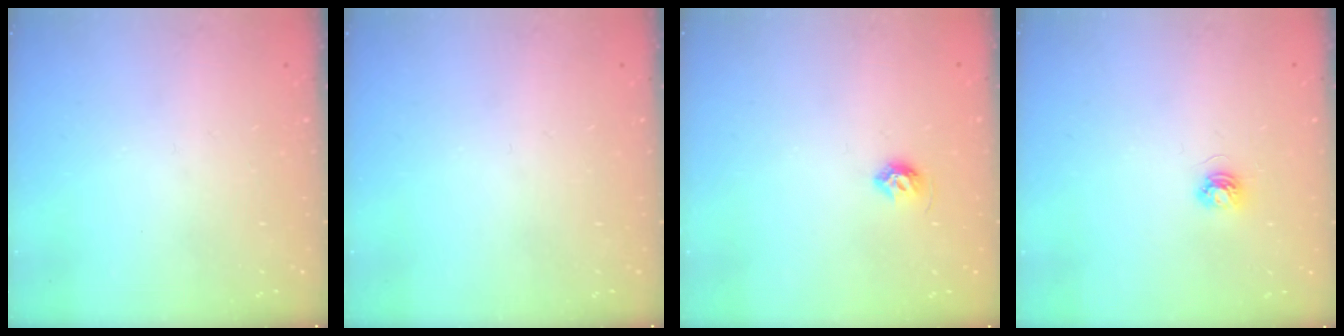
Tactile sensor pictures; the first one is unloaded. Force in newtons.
{"total": 0.0}
{"total": 5.6, "press": 5.5, "slide": 1.0}
{"total": 3.9, "press": 3.9, "slide": 0.4}